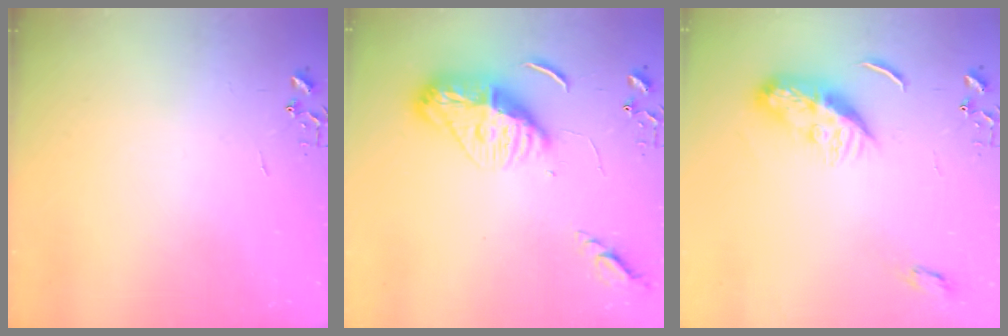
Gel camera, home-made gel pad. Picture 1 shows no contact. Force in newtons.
{"total": 13.7, "press": 13.7, "slide": 1.4}
{"total": 11.2, "press": 11.2, "slide": 0.5}